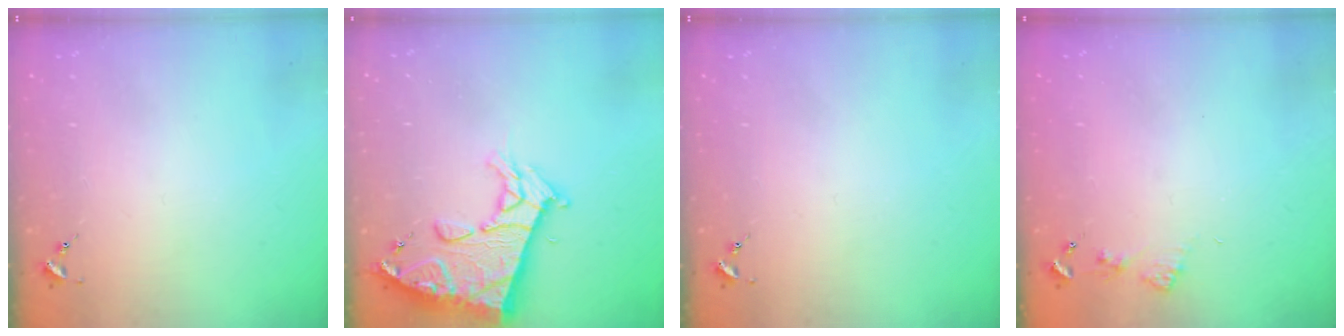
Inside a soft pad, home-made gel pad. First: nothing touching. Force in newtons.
{"total": 16.7, "press": 16.6, "slide": 1.9}
{"total": 0.0}
{"total": 4.5, "press": 4.5, "slide": 0.5}